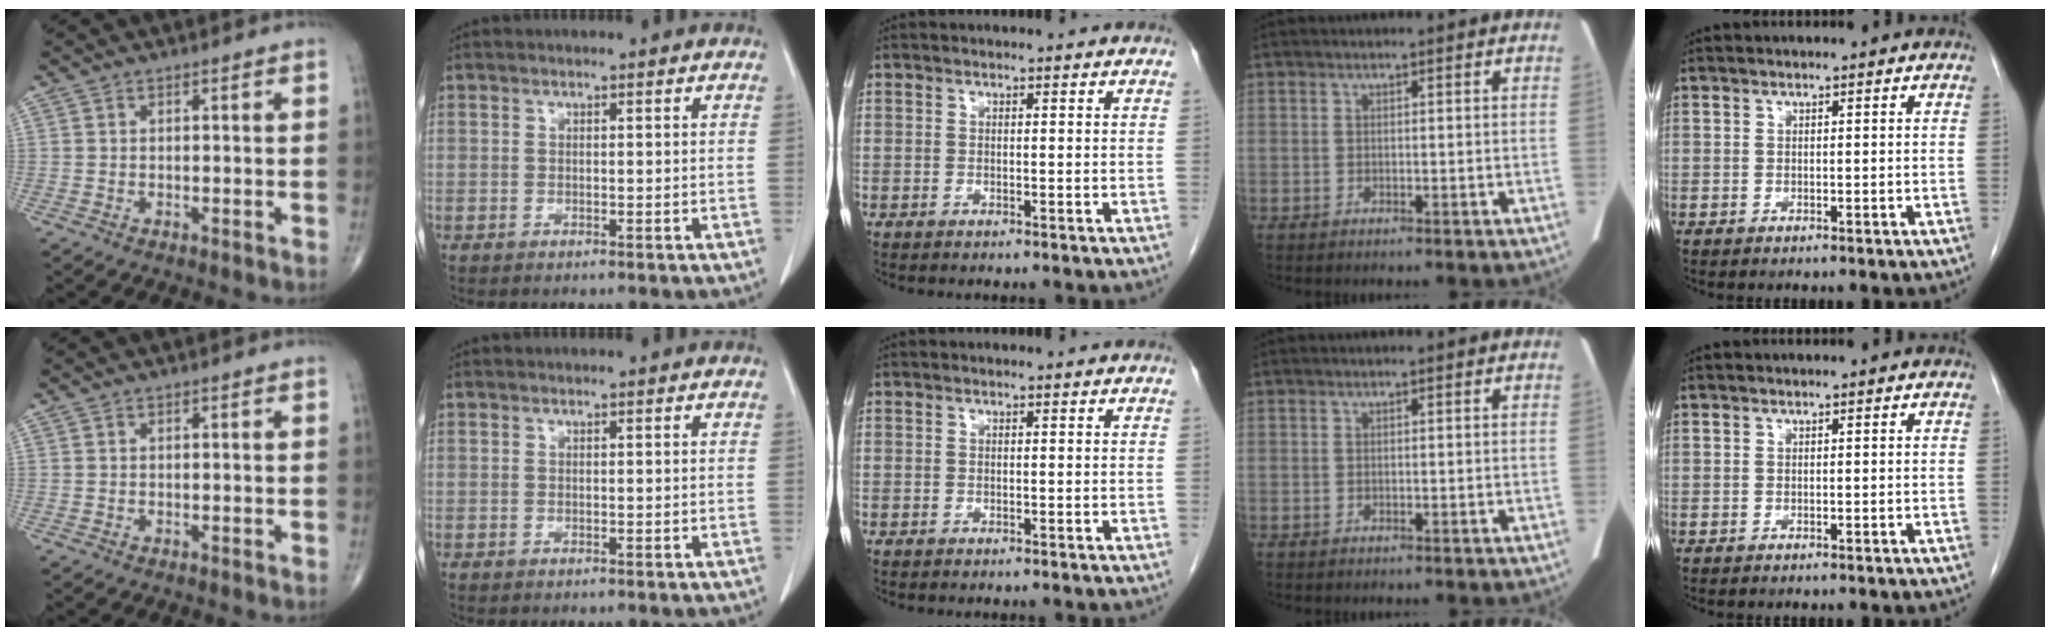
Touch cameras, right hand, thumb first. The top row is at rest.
{}